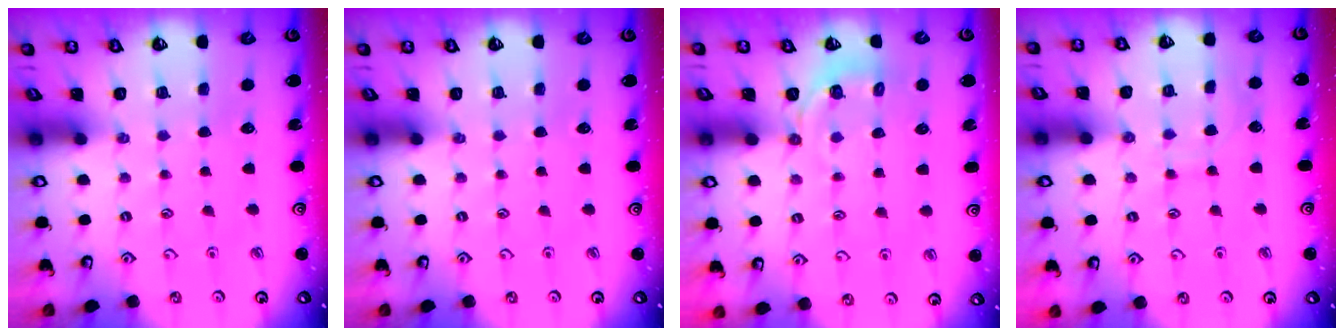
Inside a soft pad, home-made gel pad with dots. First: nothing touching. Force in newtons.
{"total": 0.0}
{"total": 4.5, "press": 4.1, "slide": 1.8}
{"total": 5.0, "press": 4.9, "slide": 0.5}